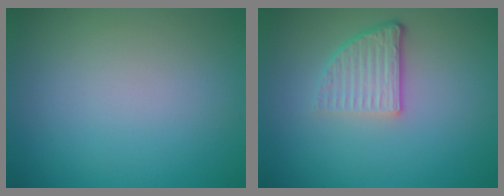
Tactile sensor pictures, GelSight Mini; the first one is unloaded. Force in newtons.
{"total": 3.8, "press": 2.6, "slide": 2.8}